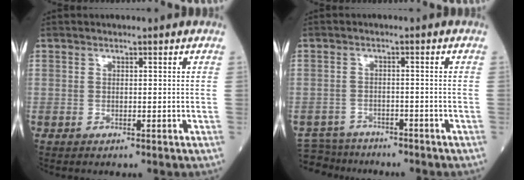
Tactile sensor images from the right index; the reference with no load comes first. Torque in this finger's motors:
{"motor_torque": [-0.22, -0.24, -0.24, -0.09]}